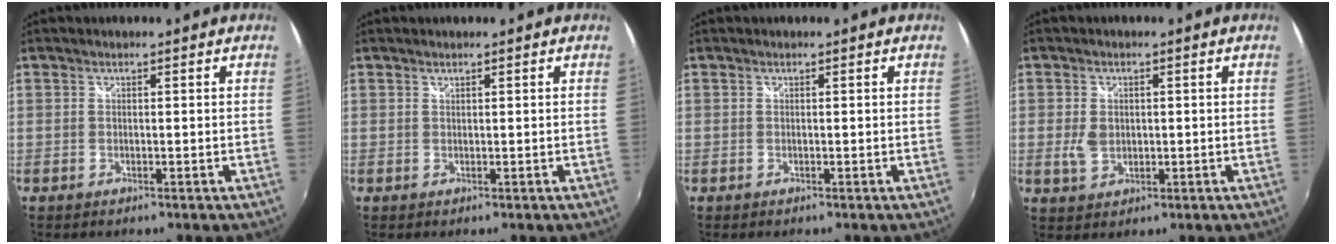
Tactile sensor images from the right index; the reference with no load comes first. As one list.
[{"total": 0.0}, {"total": 0.0}, {"total": 3.9, "force": [-0.1, 2.9, 2.5], "torque": [-0.053, 0.000, 0.000]}]